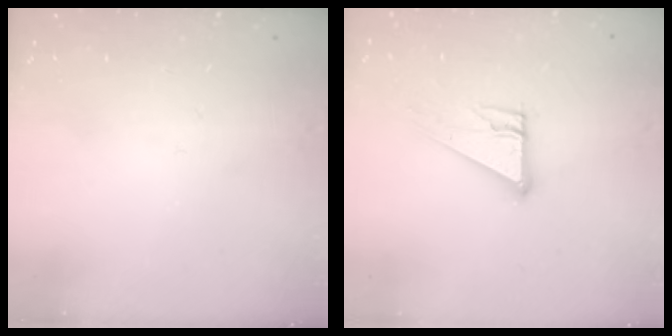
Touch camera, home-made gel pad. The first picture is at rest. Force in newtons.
{"total": 10.0, "press": 10.0, "slide": 0.5}